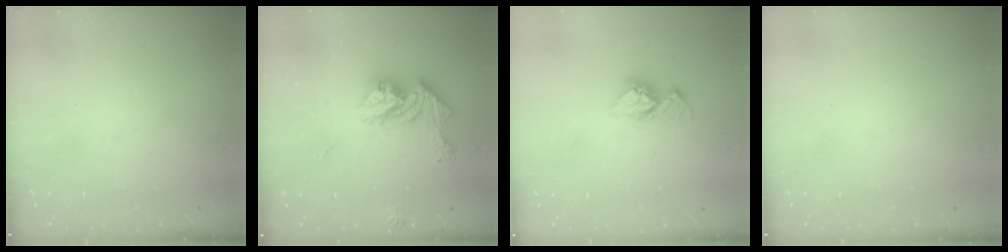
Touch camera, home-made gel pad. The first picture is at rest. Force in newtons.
{"total": 14.0, "press": 13.9, "slide": 1.2}
{"total": 11.1, "press": 11.0, "slide": 0.9}
{"total": 0.0}